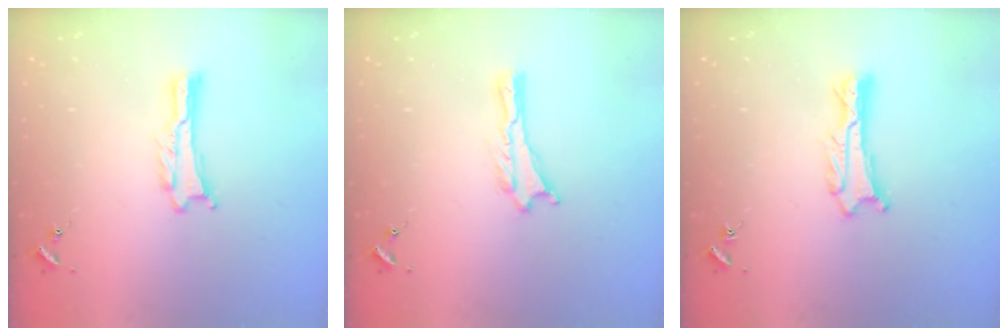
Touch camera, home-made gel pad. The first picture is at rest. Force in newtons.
{"total": 0.0}
{"total": 0.9, "press": 0.9, "slide": 0.1}